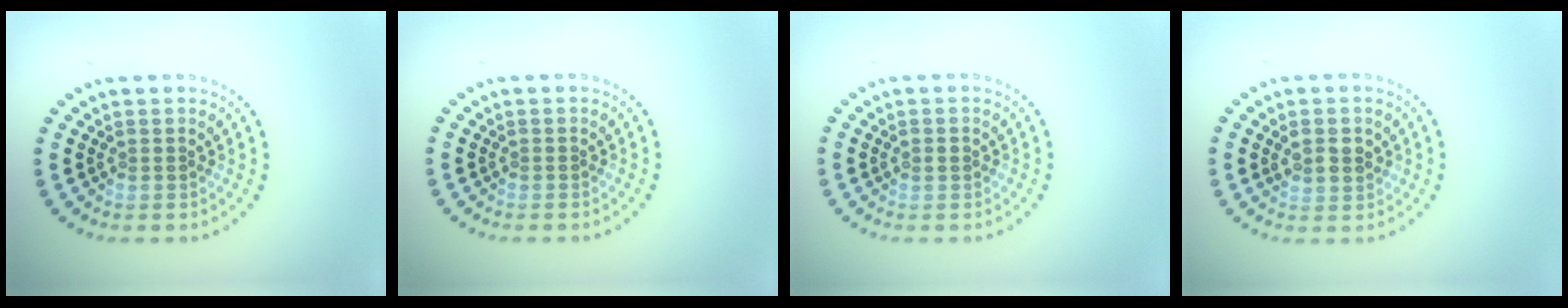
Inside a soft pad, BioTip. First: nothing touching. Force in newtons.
{"total": 0.0}
{"total": 1.0, "press": 1.0, "slide": 0.2}
{"total": 2.2, "press": 2.1, "slide": 0.7}